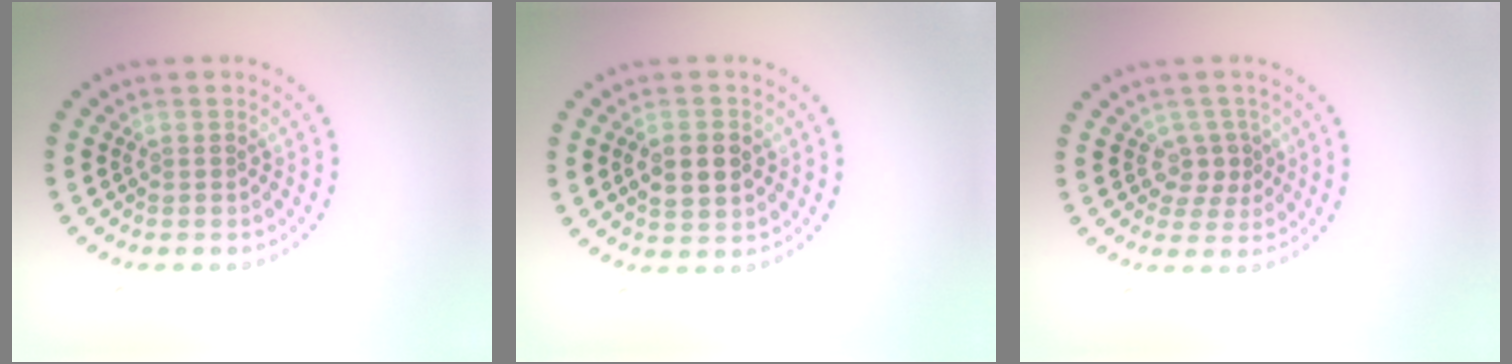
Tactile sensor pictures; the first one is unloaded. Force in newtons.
{"total": 4.1, "press": 4.1, "slide": 0.3}
{"total": 1.7, "press": 1.4, "slide": 1.1}